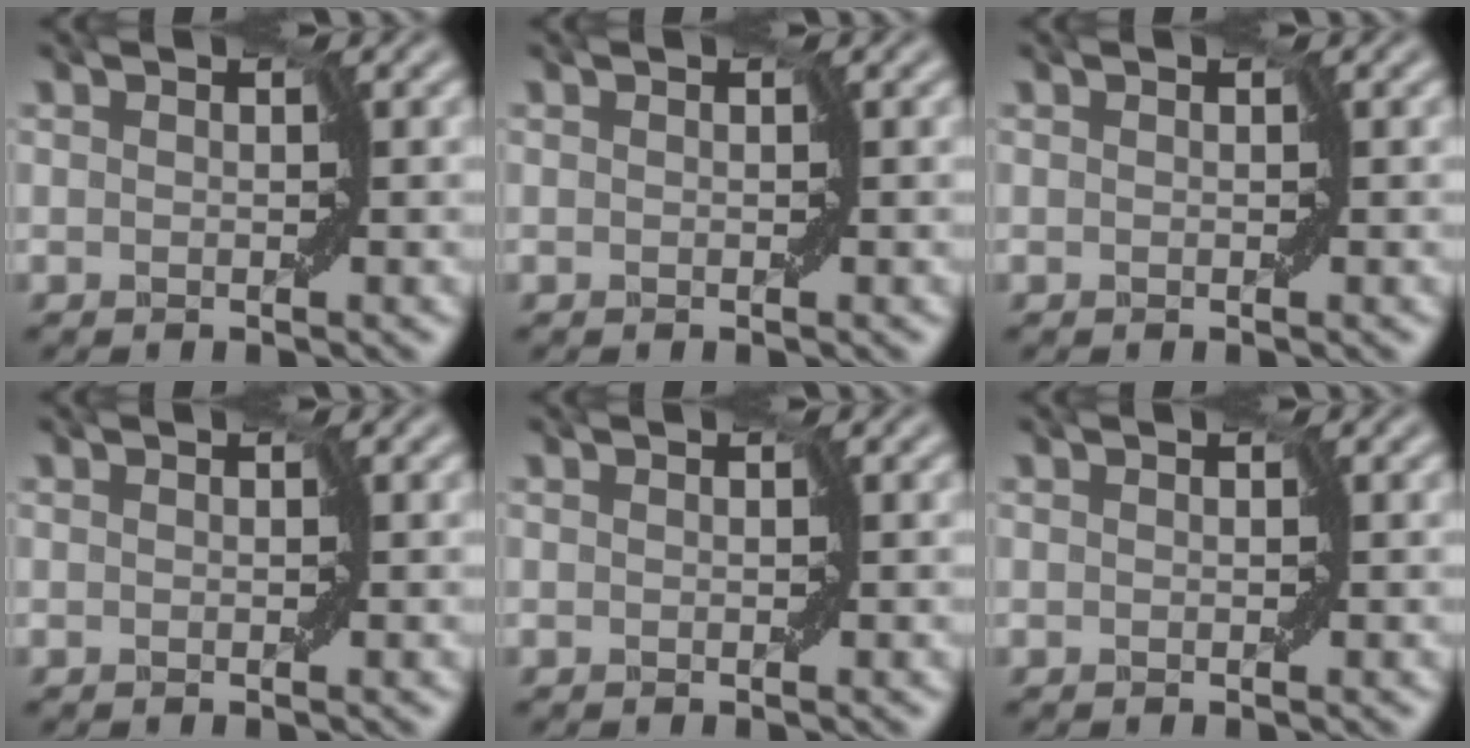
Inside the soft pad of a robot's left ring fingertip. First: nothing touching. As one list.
[{"total": 0.0}, {"total": 0.0}, {"total": 0.0}, {"total": 0.0}, {"total": 0.0}]